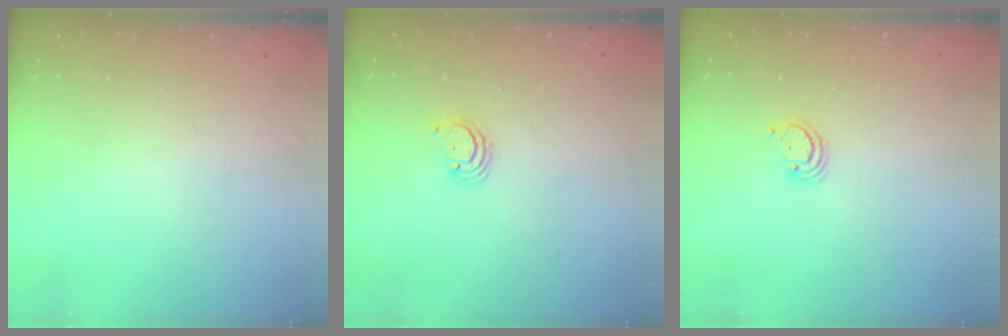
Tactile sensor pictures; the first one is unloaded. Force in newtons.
{"total": 2.8, "press": 2.8, "slide": 0.2}
{"total": 2.4, "press": 2.4, "slide": 0.2}